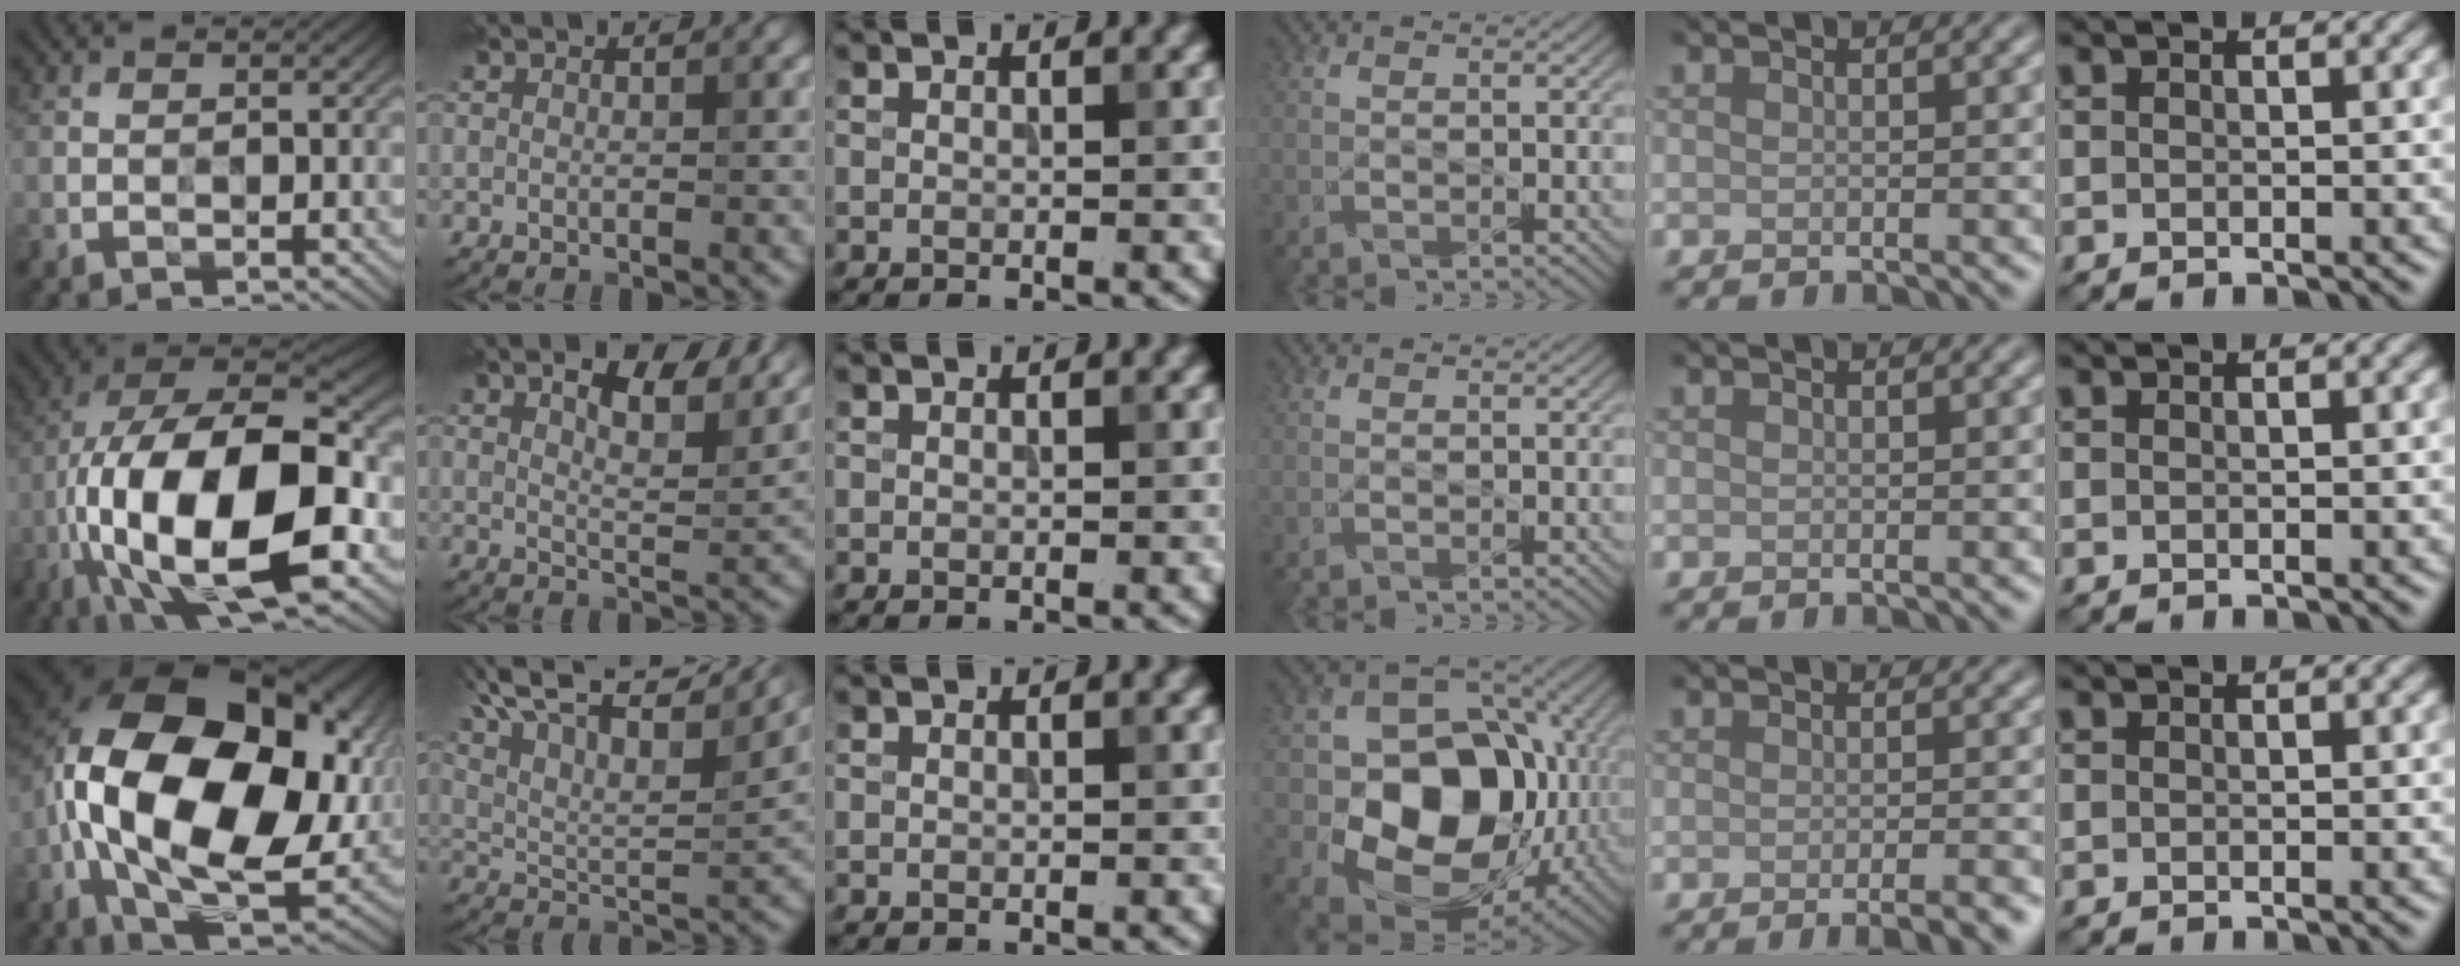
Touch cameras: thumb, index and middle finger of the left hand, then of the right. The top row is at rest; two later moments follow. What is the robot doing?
{"motion": "wipe", "object": "compact mirror"}